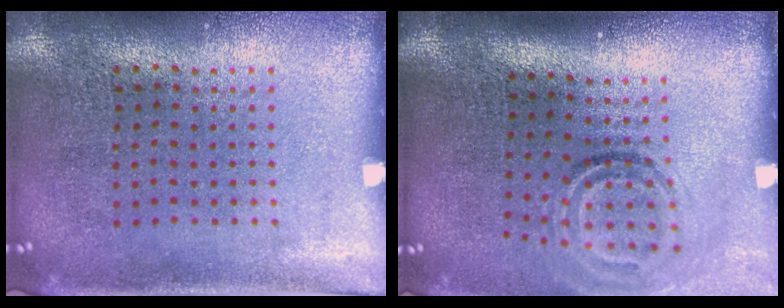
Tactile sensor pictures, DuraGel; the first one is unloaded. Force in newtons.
{"total": 1.9, "press": 1.3, "slide": 1.4}